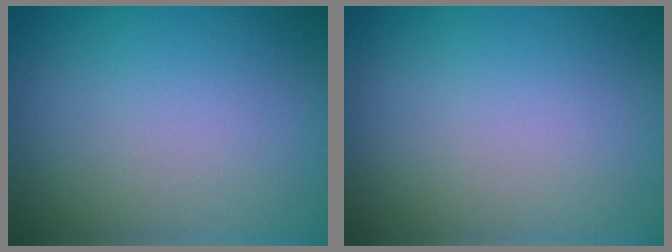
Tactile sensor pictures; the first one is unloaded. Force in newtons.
{"total": 0.0}